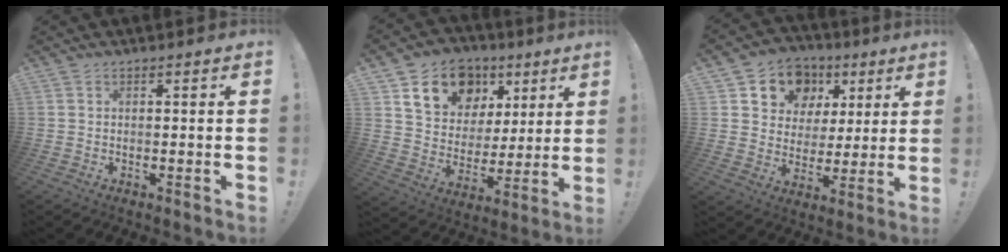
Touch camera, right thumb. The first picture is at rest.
{"total": 17.0, "force": [9.6, 12.5, 6.4], "torque": [-0.106, -0.038, 0.188]}
{"total": 12.5, "force": [5.9, 10.2, 4.2], "torque": [-0.060, -0.031, 0.118]}